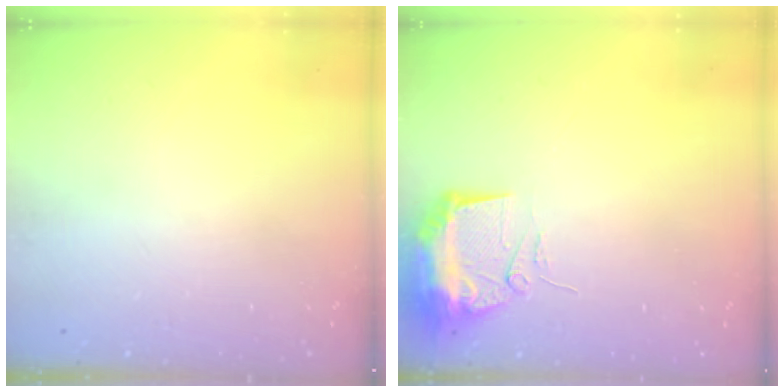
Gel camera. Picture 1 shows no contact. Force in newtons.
{"total": 11.0, "press": 11.0, "slide": 1.2}